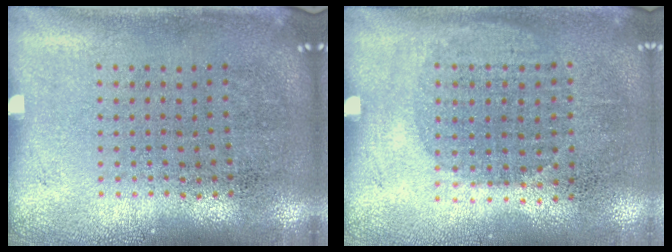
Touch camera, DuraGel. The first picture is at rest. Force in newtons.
{"total": 1.0, "press": 0.9, "slide": 0.5}